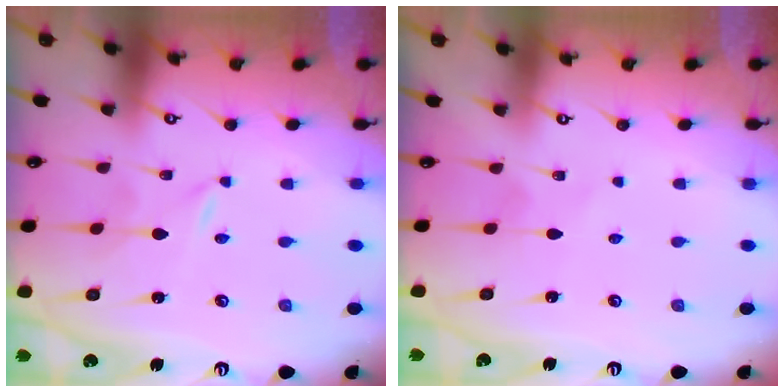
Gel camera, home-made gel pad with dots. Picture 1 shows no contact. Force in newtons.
{"total": 2.5, "press": 2.5, "slide": 0.2}